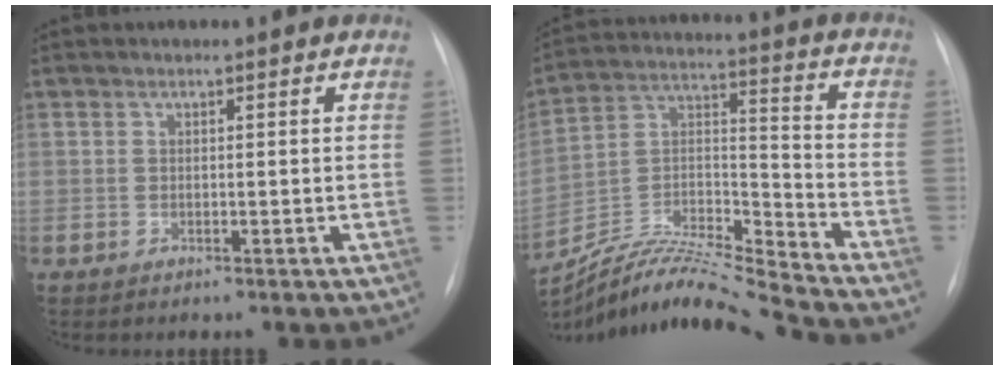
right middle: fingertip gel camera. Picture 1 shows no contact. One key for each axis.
{"total": 16.7, "fx": -16.0, "fy": -1.0, "fz": 4.6, "tx": -0.084, "ty": 0.026, "tz": -0.291}